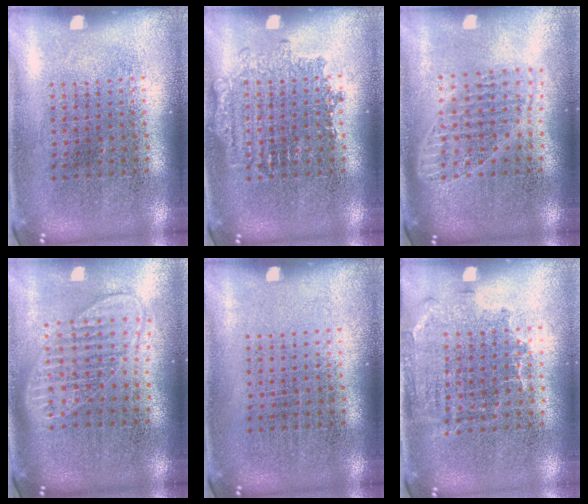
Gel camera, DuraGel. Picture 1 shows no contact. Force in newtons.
{"total": 1.7, "press": 1.6, "slide": 0.3}
{"total": 1.7, "press": 1.4, "slide": 0.9}
{"total": 1.9, "press": 1.6, "slide": 1.1}
{"total": 0.0}
{"total": 1.5, "press": 1.1, "slide": 0.9}